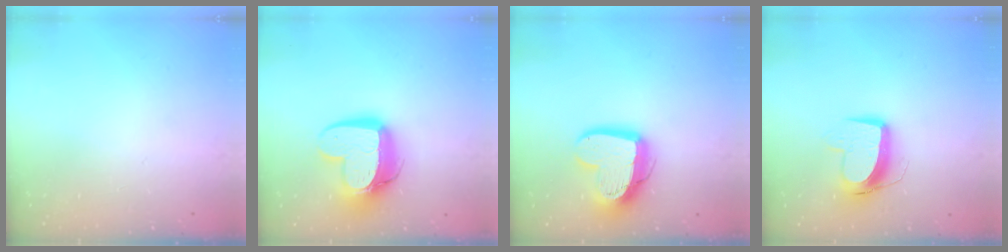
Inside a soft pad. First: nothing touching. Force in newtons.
{"total": 14.9, "press": 14.9, "slide": 1.4}
{"total": 15.6, "press": 15.5, "slide": 1.6}
{"total": 10.6, "press": 10.5, "slide": 1.2}